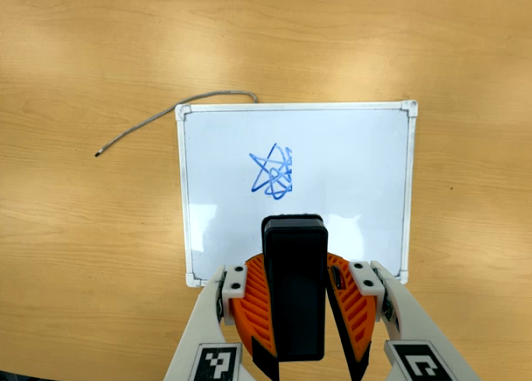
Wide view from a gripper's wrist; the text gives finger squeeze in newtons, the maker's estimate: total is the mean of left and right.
{"total": 10.4, "left": 9.2, "right": 11.6}